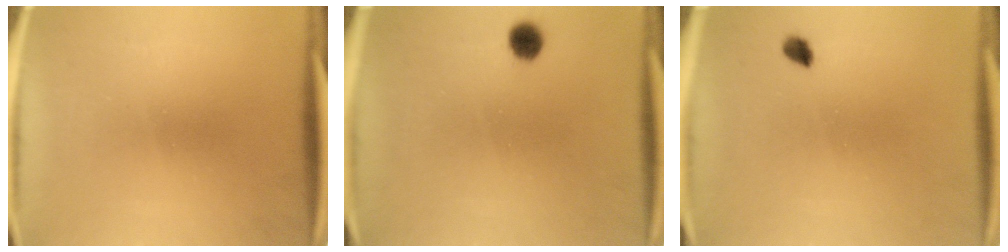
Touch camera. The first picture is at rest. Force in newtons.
{"total": 3.1}
{"total": 1.6}